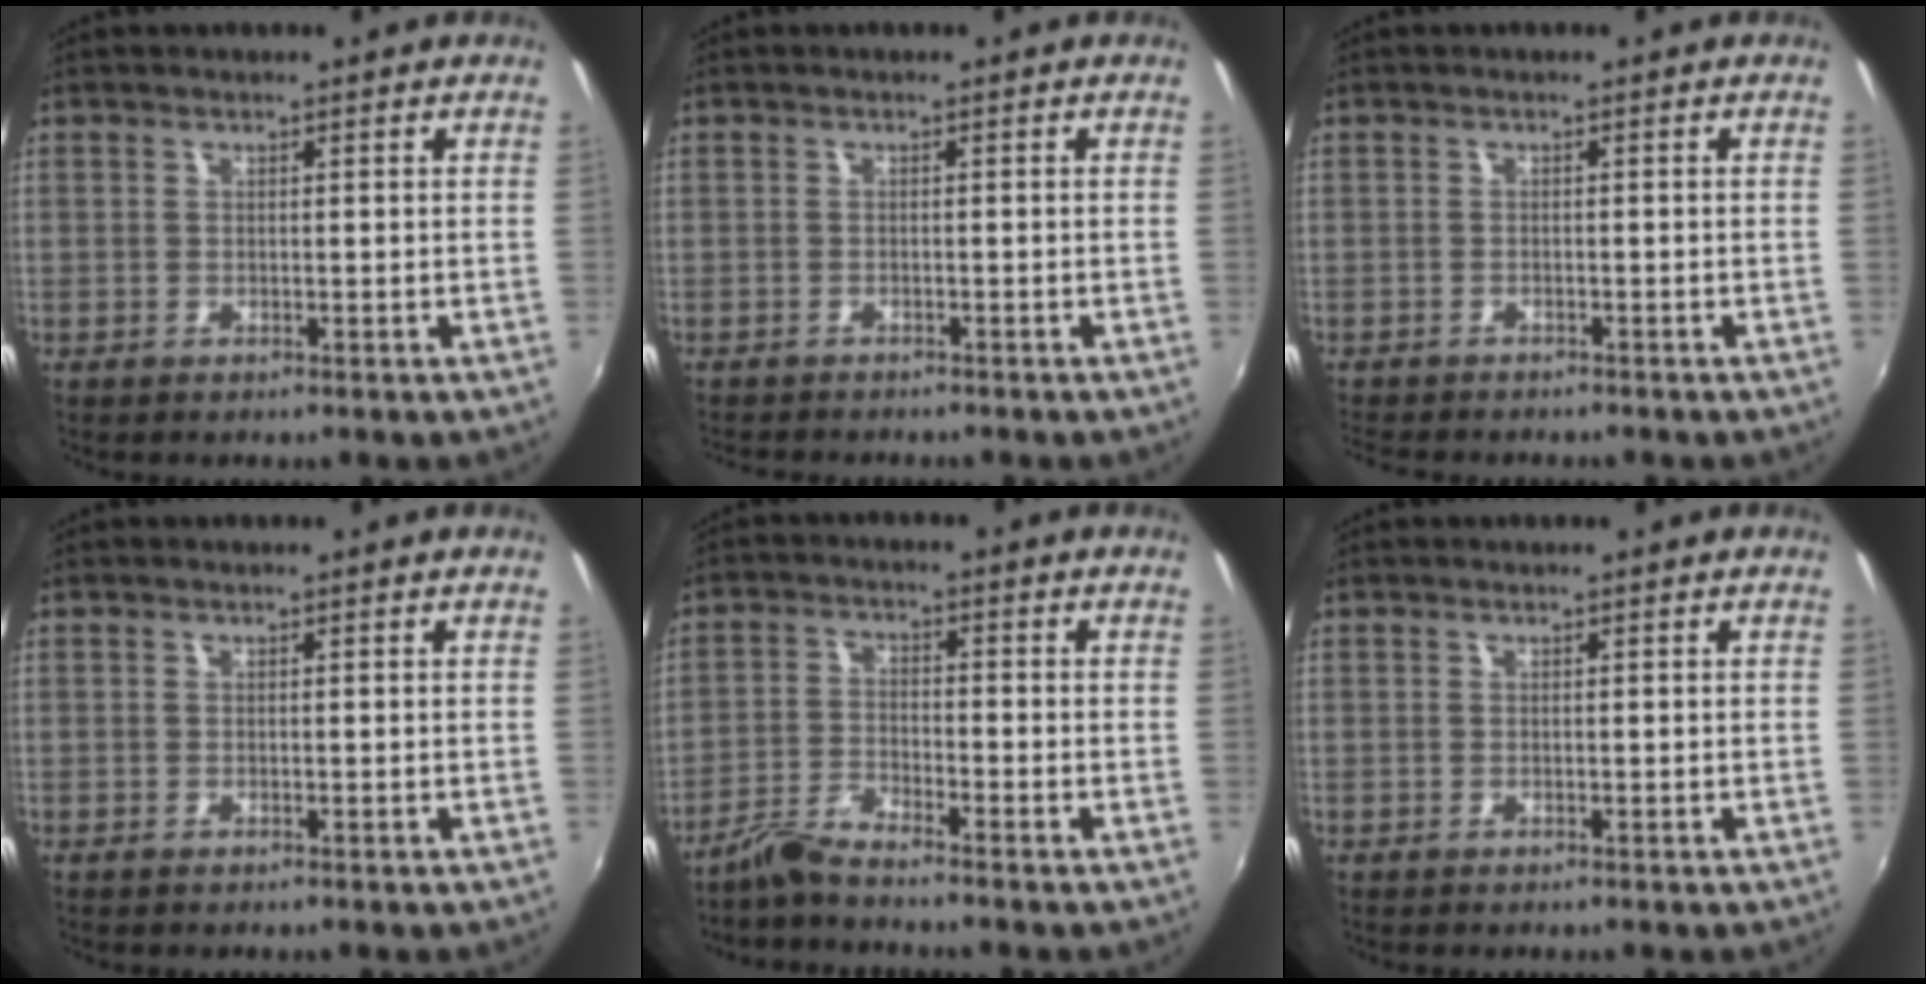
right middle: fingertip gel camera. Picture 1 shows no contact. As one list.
[{"total": 2.8, "force": [-2.7, 0.6, 0.6], "torque": [-0.022, -0.016, -0.045]}, {"total": 4.6, "force": [-4.2, 1.0, 1.3], "torque": [-0.040, -0.021, -0.070]}, {"total": 0.0}, {"total": 4.3, "force": [-4.1, 0.0, 1.4], "torque": [-0.040, 0.000, -0.086]}, {"total": 0.0}]